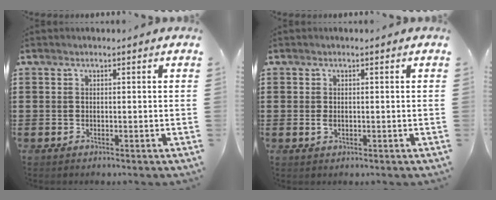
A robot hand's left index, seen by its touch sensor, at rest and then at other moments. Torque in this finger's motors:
{"motor_torque": [0.88, 0.88, 0.17, 0.05]}